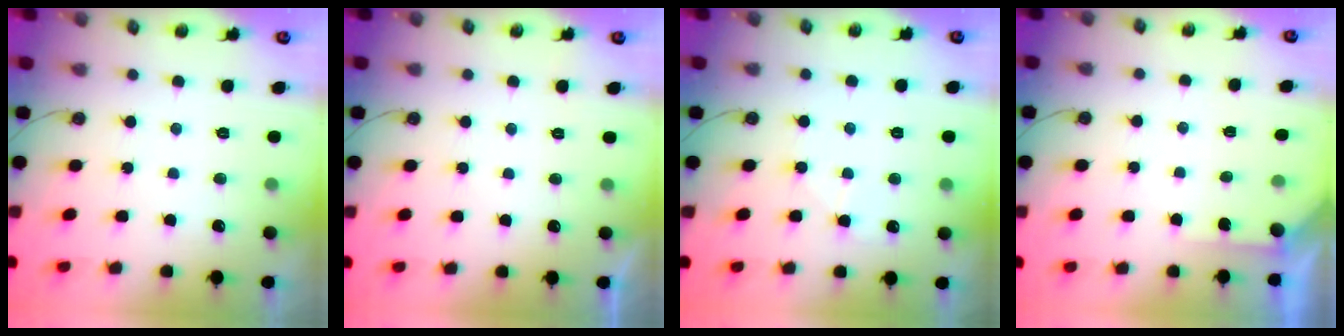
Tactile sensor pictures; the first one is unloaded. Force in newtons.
{"total": 0.0}
{"total": 4.5, "press": 4.4, "slide": 0.6}
{"total": 2.8, "press": 2.8, "slide": 0.2}